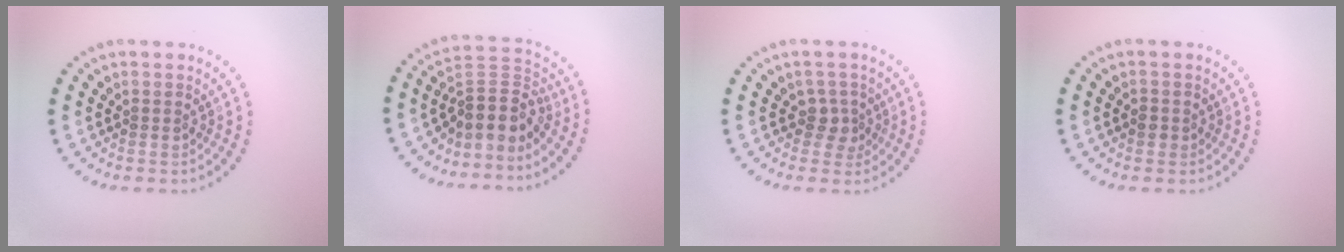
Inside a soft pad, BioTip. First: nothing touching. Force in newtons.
{"total": 4.1, "press": 3.2, "slide": 2.6}
{"total": 1.8, "press": 1.4, "slide": 1.2}
{"total": 0.9, "press": 0.8, "slide": 0.5}